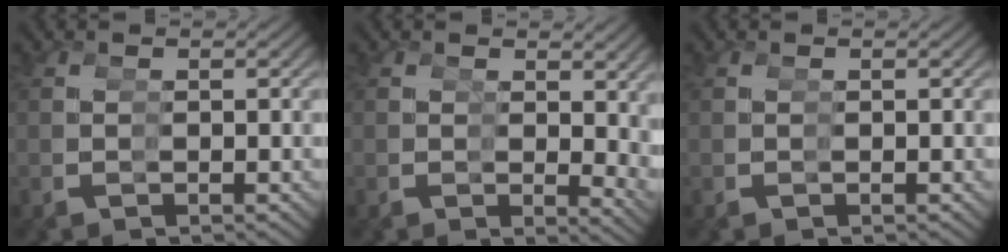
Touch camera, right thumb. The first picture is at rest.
{"total": 2.4, "force": [1.0, 1.3, 1.8], "torque": [0.001, -0.005, 0.011]}
{"total": 0.0}